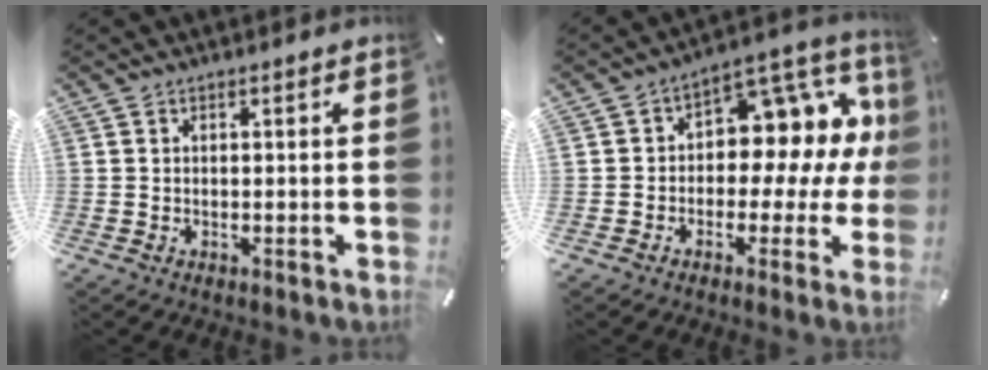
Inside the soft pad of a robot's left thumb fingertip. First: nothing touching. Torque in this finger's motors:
{"motor_torque": [1.99, 1.96, 1.05, -0.67, 0.26]}